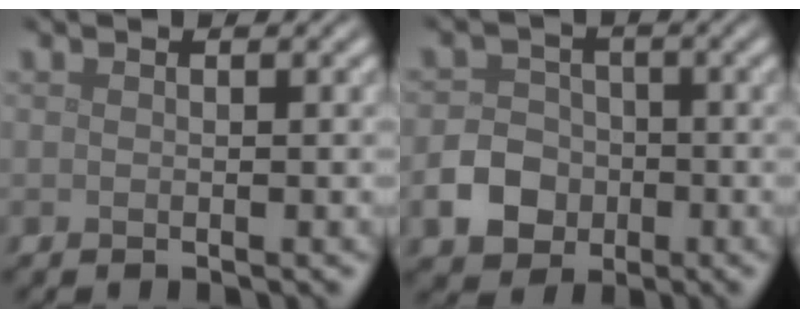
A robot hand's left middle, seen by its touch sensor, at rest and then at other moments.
{"total": 4.2, "force": [-1.5, 3.5, 1.8], "torque": [-0.033, 0.002, -0.035]}